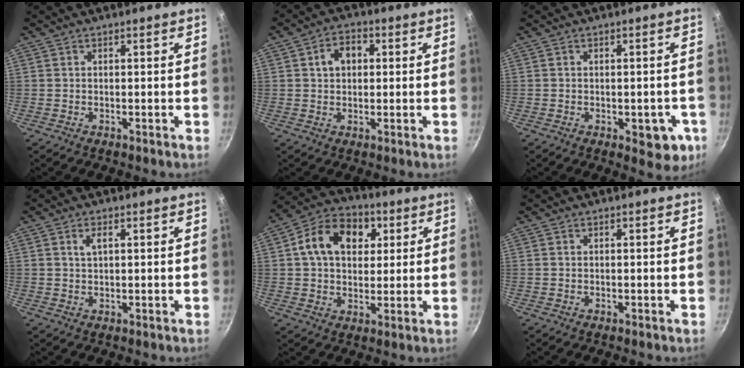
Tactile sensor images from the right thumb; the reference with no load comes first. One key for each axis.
{"total": 5.8, "fx": 1.2, "fy": 4.3, "fz": 3.7, "tx": -0.035, "ty": 0.011, "tz": 0.013}
{"total": 6.9, "fx": -2.2, "fy": 3.8, "fz": 5.4, "tx": -0.033, "ty": 0.010, "tz": -0.022}
{"total": 2.2, "fx": 0.8, "fy": 1.1, "fz": 1.8, "tx": -0.030, "ty": 0.002, "tz": 0.017}
{"total": 13.8, "fx": 3.9, "fy": 10.0, "fz": 8.7, "tx": -0.120, "ty": 0.012, "tz": 0.049}
{"total": 0.0}